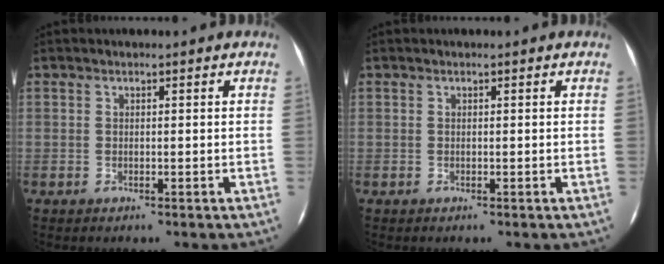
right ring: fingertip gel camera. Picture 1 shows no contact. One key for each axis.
{"total": 0.0}